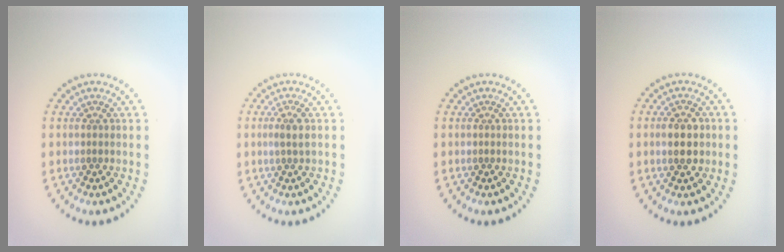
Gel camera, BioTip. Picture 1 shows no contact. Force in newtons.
{"total": 1.6, "press": 1.3, "slide": 0.9}
{"total": 0.0}
{"total": 3.0, "press": 3.0, "slide": 0.1}